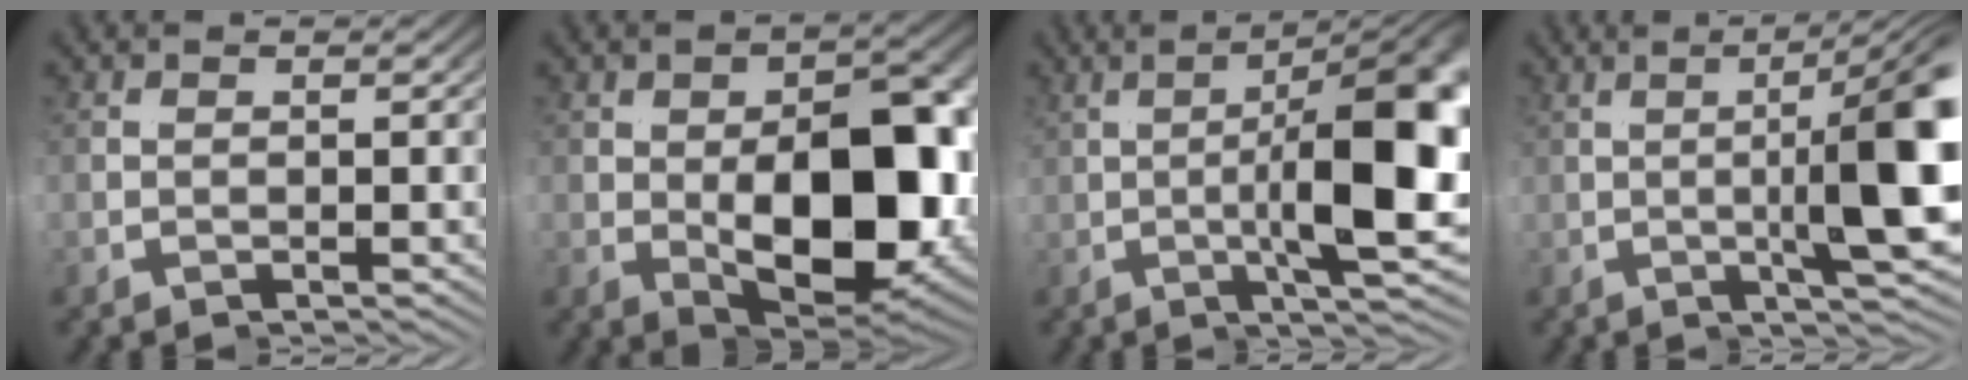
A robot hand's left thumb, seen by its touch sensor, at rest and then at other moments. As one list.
[{"total": 15.8, "force": [-1.5, 8.0, 13.5], "torque": [-0.210, -0.046, 0.002]}, {"total": 10.7, "force": [-0.5, -0.5, 10.7], "torque": [-0.131, 0.039, -0.031]}, {"total": 9.2, "force": [-0.4, -1.9, 9.0], "torque": [-0.100, 0.049, -0.034]}]